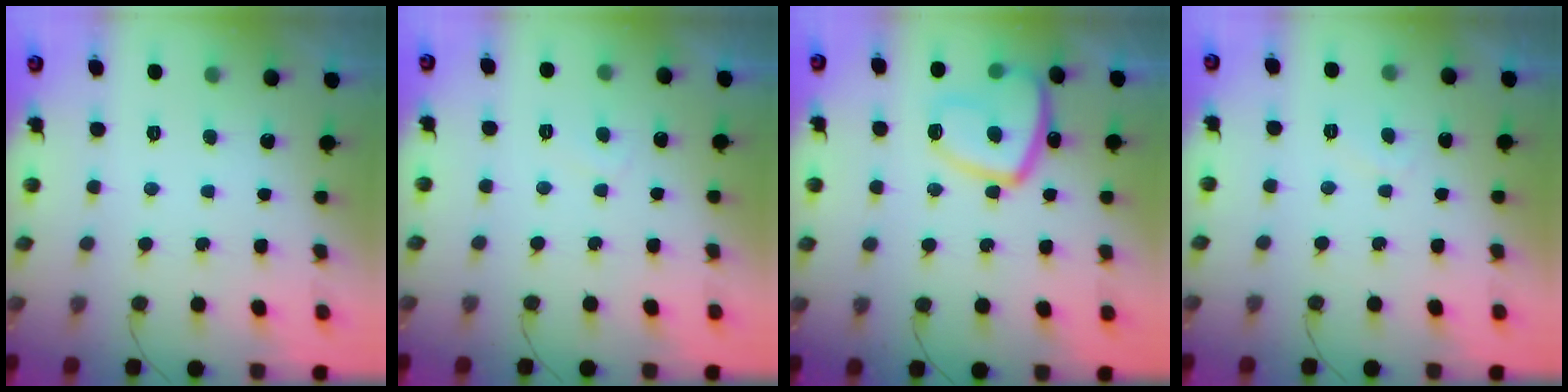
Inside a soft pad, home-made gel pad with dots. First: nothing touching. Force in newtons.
{"total": 1.3, "press": 1.2, "slide": 0.4}
{"total": 14.6, "press": 14.6, "slide": 1.5}
{"total": 1.4, "press": 1.3, "slide": 0.5}